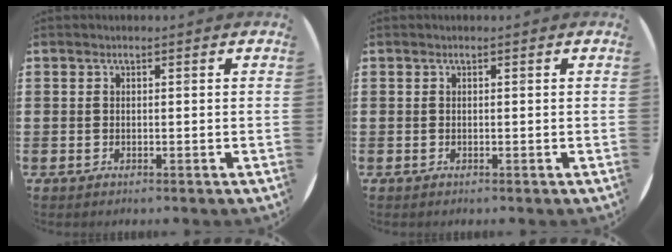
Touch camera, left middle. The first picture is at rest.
{"total": 0.0}